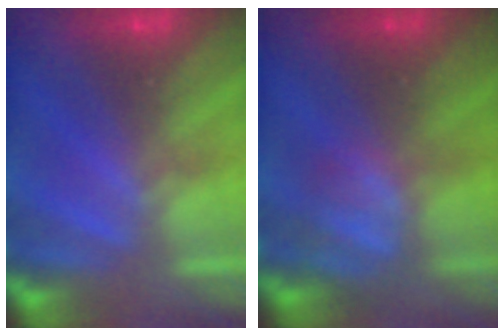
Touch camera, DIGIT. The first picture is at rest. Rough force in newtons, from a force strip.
{"total": 2.4}